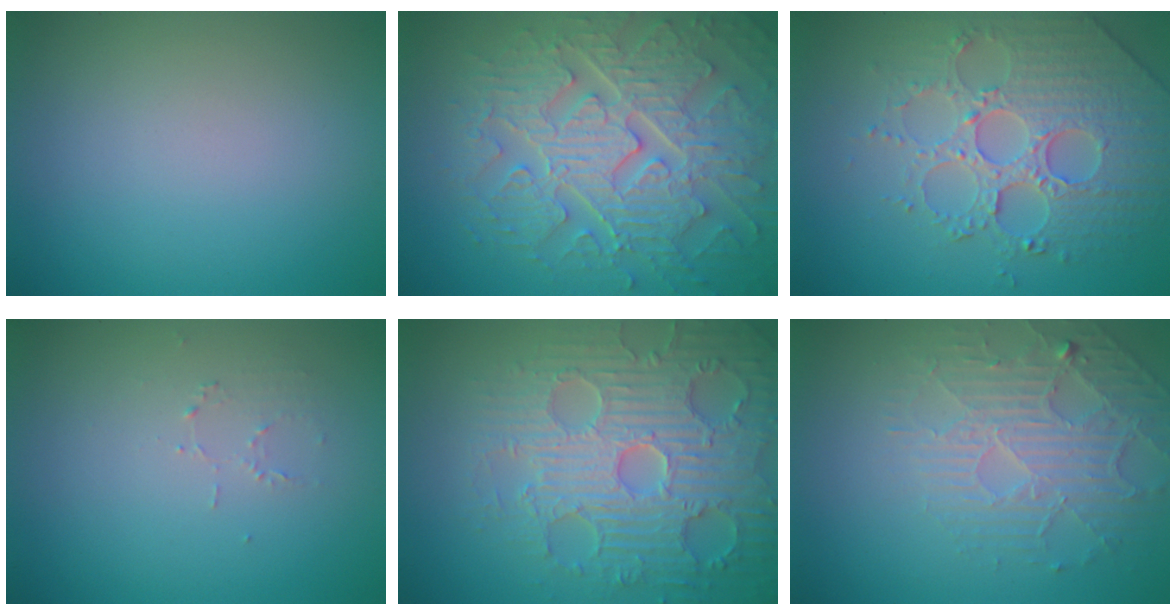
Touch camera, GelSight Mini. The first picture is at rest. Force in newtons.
{"total": 9.3, "press": 6.8, "slide": 6.4}
{"total": 5.4, "press": 5.1, "slide": 1.9}
{"total": 0.7, "press": 0.4, "slide": 0.6}
{"total": 8.0, "press": 6.4, "slide": 4.8}
{"total": 4.5, "press": 3.3, "slide": 3.1}